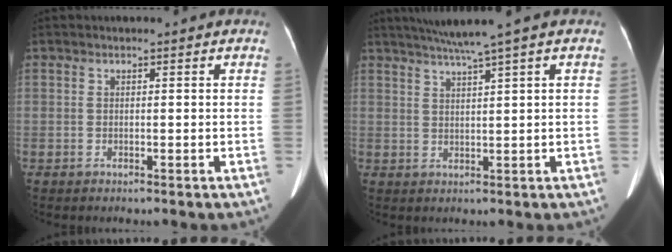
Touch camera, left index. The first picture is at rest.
{"total": 5.7, "force": [4.2, -1.6, 3.4], "torque": [-0.058, 0.011, 0.076]}